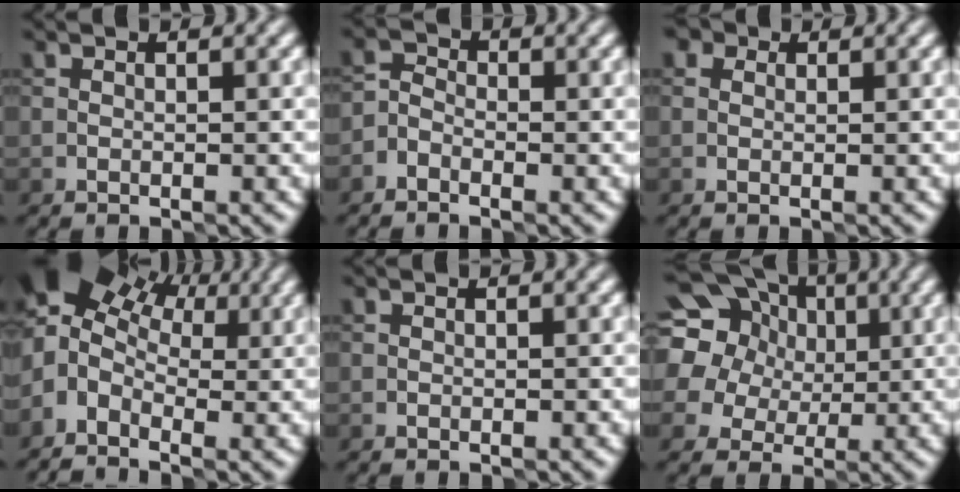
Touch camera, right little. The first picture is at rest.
{"total": 1.6, "force": [-1.0, 1.1, 0.6], "torque": [-0.007, 0.010, -0.027]}
{"total": 2.9, "force": [1.5, 2.0, 1.5], "torque": [-0.004, 0.024, -0.017]}
{"total": 7.6, "force": [1.9, 5.2, 5.2], "torque": [-0.102, 0.013, 0.022]}
{"total": 0.0}
{"total": 19.8, "force": [7.4, 16.9, 7.3], "torque": [-0.203, 0.050, 0.105]}